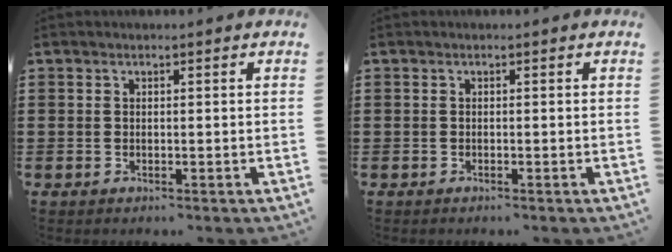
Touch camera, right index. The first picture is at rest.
{"total": 0.0}